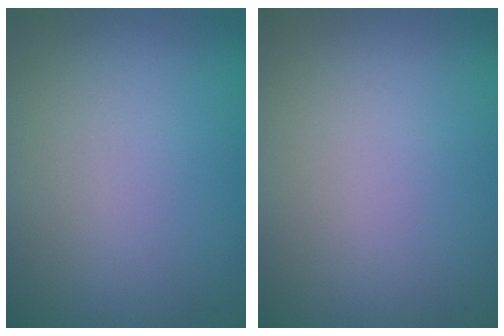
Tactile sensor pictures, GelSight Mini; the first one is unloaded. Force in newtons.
{"total": 0.0}